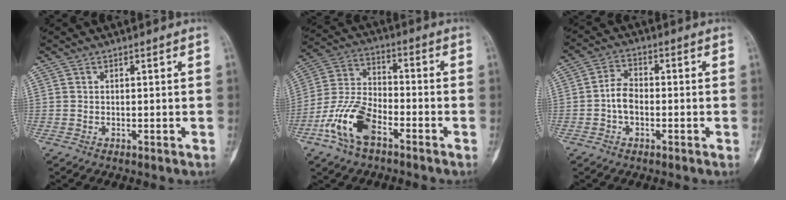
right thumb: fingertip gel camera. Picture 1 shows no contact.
{"total": 12.1, "force": [-6.2, 6.0, 8.6], "torque": [-0.182, 0.033, -0.123]}
{"total": 4.8, "force": [-1.2, 3.2, 3.4], "torque": [-0.058, 0.018, -0.028]}